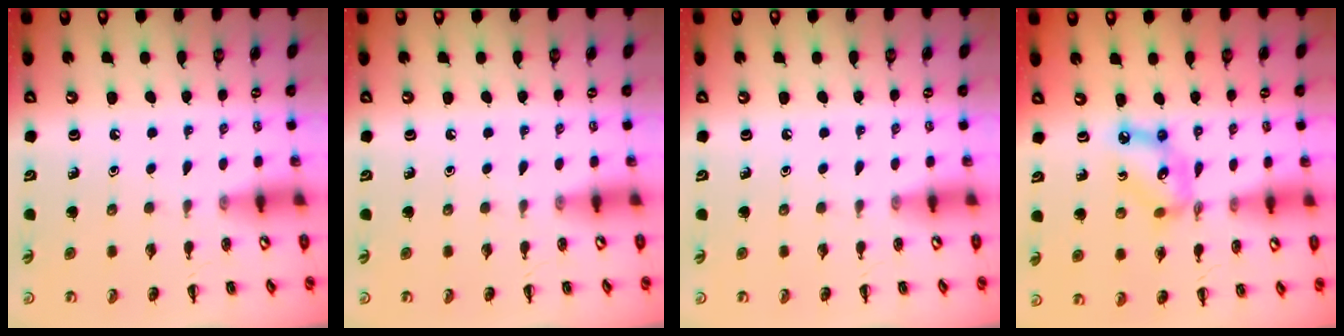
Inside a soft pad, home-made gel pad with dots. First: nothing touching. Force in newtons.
{"total": 0.0}
{"total": 0.0}
{"total": 9.2, "press": 9.0, "slide": 2.1}